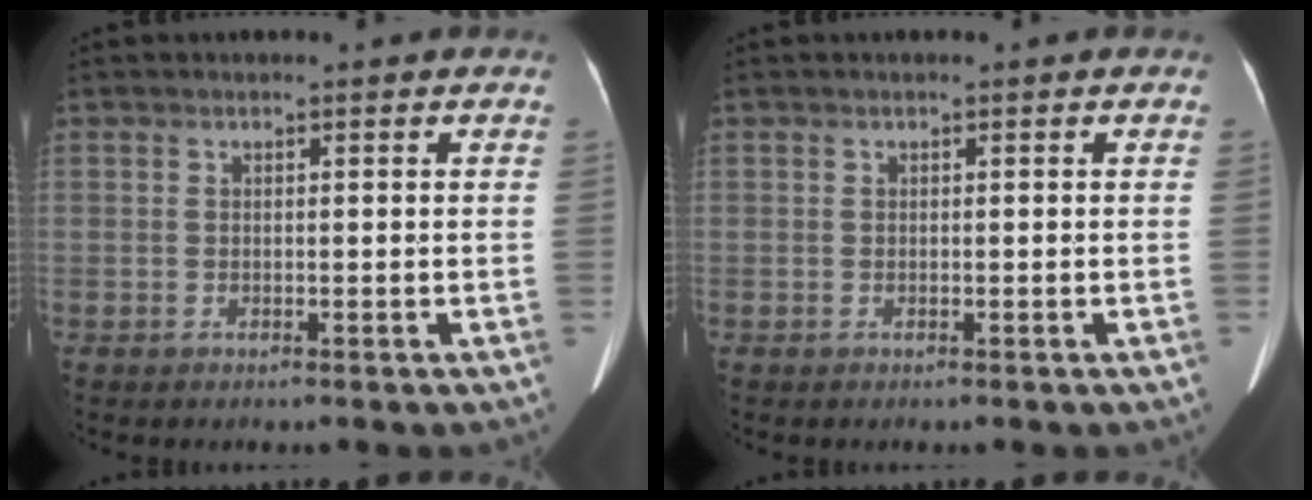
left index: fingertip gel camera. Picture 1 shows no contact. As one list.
[{"total": 0.0}]